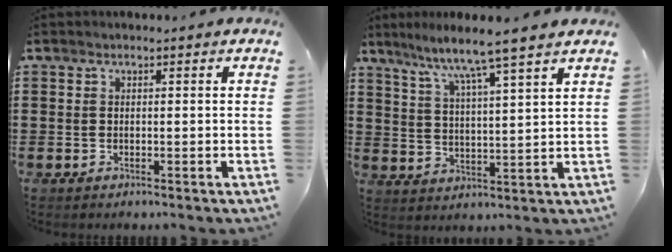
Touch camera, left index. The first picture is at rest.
{"total": 6.2, "force": [5.3, -1.4, 2.9], "torque": [-0.079, -0.039, 0.082]}